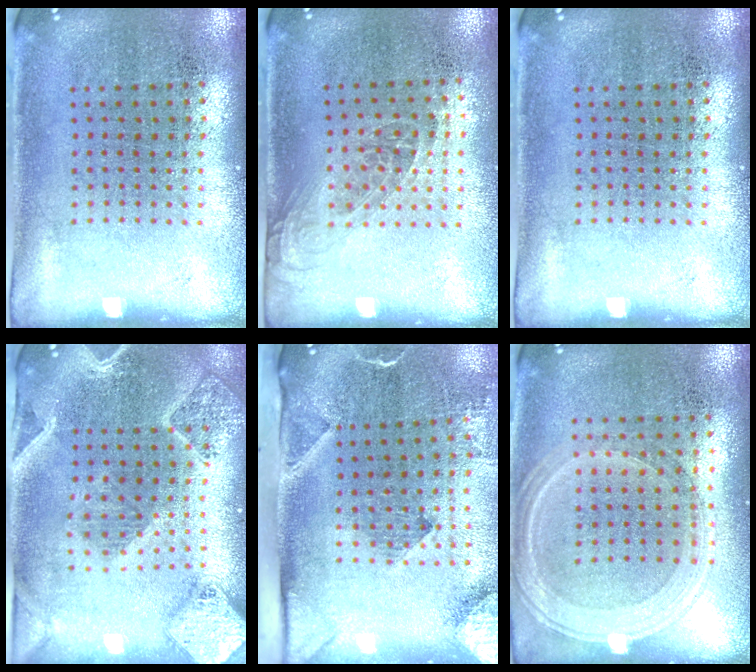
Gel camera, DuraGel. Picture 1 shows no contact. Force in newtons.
{"total": 1.2, "press": 1.0, "slide": 0.7}
{"total": 0.0}
{"total": 2.8, "press": 2.4, "slide": 1.4}
{"total": 3.2, "press": 2.2, "slide": 2.3}
{"total": 1.3, "press": 1.2, "slide": 0.3}